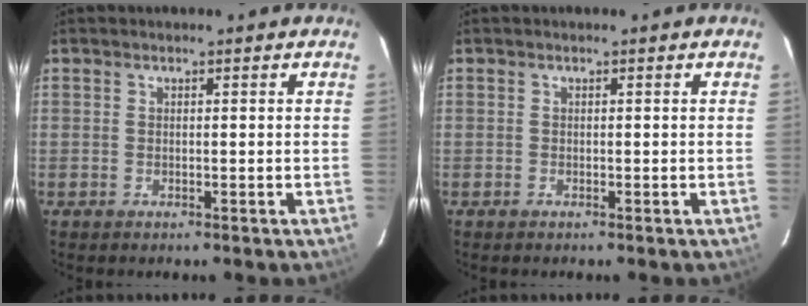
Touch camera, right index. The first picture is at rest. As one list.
[{"total": 0.0}]